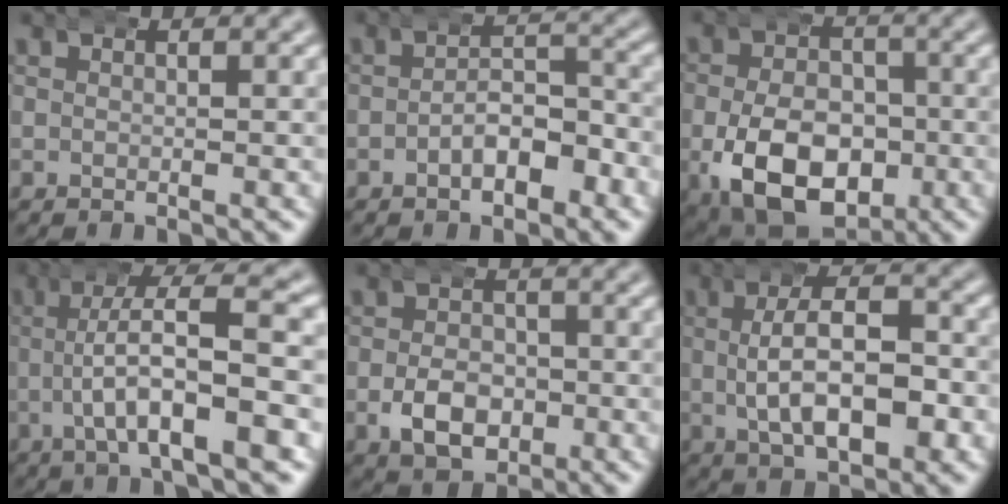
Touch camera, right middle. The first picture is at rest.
{"total": 3.9, "force": [-2.8, 1.7, 2.1], "torque": [-0.013, -0.004, -0.048]}
{"total": 11.3, "force": [-3.6, 7.9, 7.2], "torque": [-0.135, -0.052, -0.037]}
{"total": 6.9, "force": [-0.5, 1.8, 6.6], "torque": [-0.103, 0.011, -0.013]}
{"total": 4.9, "force": [-1.7, 3.5, 3.0], "torque": [-0.040, -0.011, -0.026]}
{"total": 7.4, "force": [-1.0, 4.0, 6.1], "torque": [-0.093, -0.001, -0.013]}